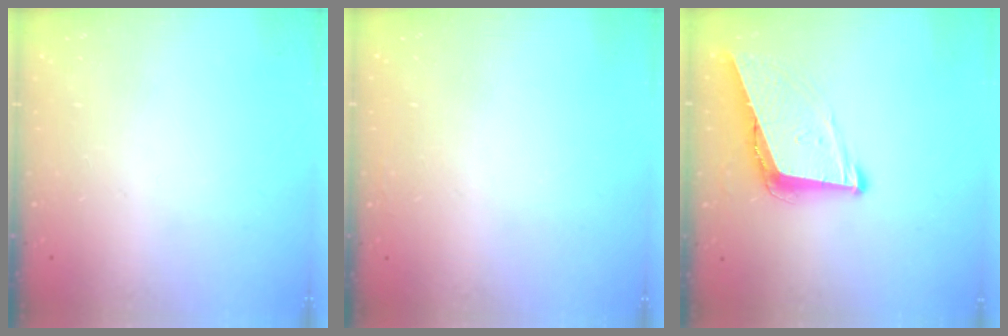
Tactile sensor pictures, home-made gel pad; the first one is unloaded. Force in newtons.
{"total": 1.6, "press": 1.6, "slide": 0.0}
{"total": 9.2, "press": 8.8, "slide": 2.7}